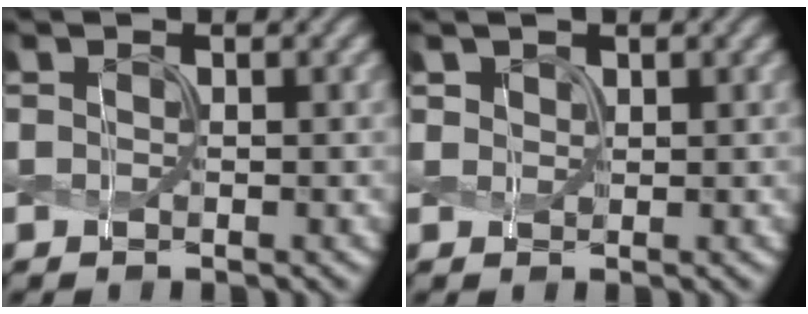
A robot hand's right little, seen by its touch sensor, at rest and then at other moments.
{"total": 0.6, "force": [0.5, 0.3, 0.0], "torque": [0.000, 0.000, 0.011]}